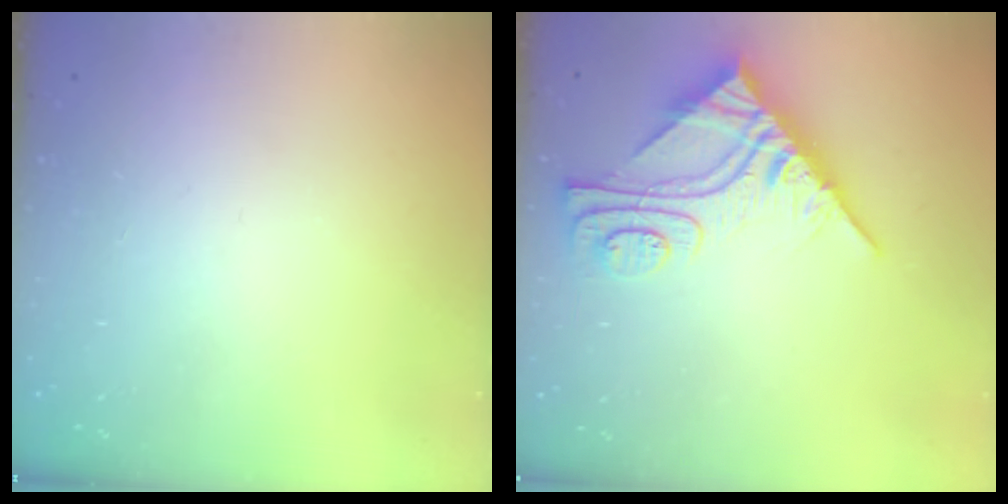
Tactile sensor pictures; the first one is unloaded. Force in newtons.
{"total": 10.6, "press": 10.5, "slide": 1.0}